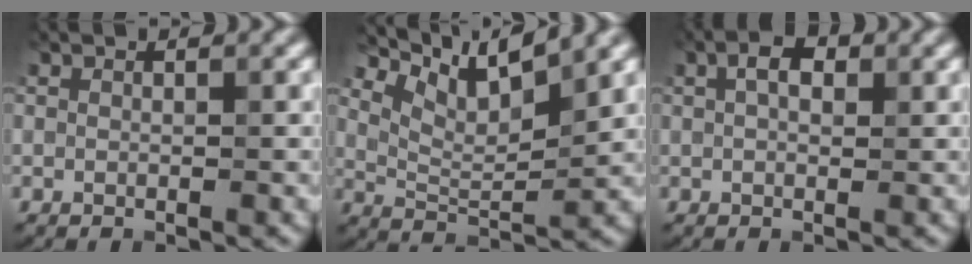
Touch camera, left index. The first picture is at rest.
{"total": 6.1, "force": [4.4, 1.9, 3.9], "torque": [-0.075, 0.001, 0.079]}
{"total": 2.6, "force": [0.9, 1.5, 2.0], "torque": [-0.033, 0.005, 0.012]}